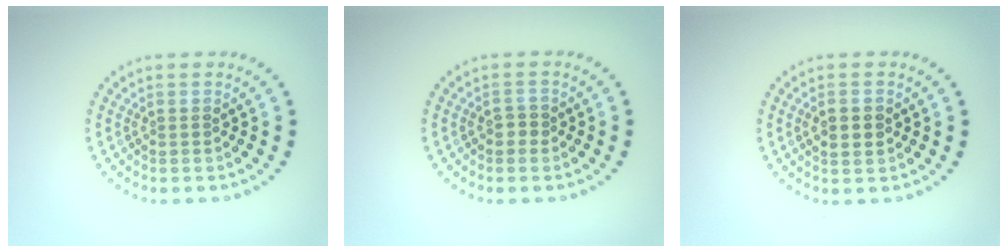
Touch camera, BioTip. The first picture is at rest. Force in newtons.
{"total": 1.0, "press": 0.9, "slide": 0.4}
{"total": 2.0, "press": 1.9, "slide": 0.2}